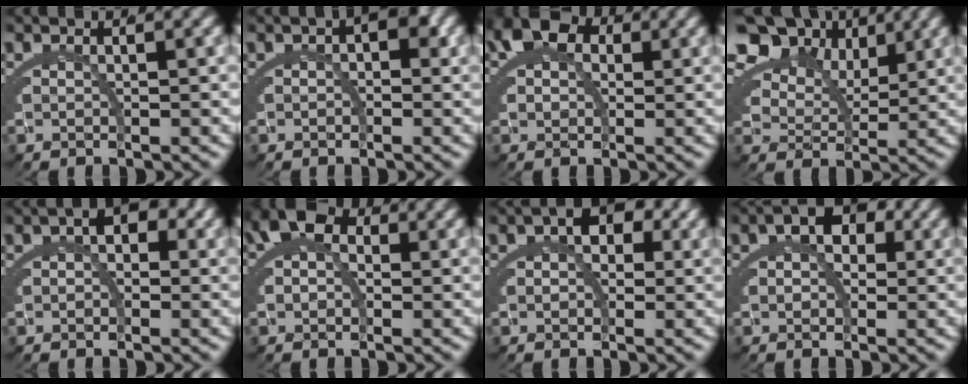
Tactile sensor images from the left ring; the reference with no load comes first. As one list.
[{"total": 1.5, "force": [0.3, 0.4, 1.4], "torque": [-0.005, 0.002, 0.002]}, {"total": 6.7, "force": [2.5, 4.8, 3.9], "torque": [-0.087, -0.001, 0.037]}, {"total": 11.5, "force": [5.6, 7.7, 6.4], "torque": [-0.125, 0.013, 0.081]}, {"total": 2.3, "force": [0.7, 1.2, 1.8], "torque": [-0.011, 0.001, 0.007]}, {"total": 6.0, "force": [1.9, 4.2, 3.8], "torque": [-0.078, -0.001, 0.025]}, {"total": 3.1, "force": [1.1, 1.8, 2.3], "torque": [-0.023, 0.001, 0.015]}, {"total": 4.1, "force": [1.5, 2.6, 2.7], "torque": [-0.036, 0.002, 0.019]}]